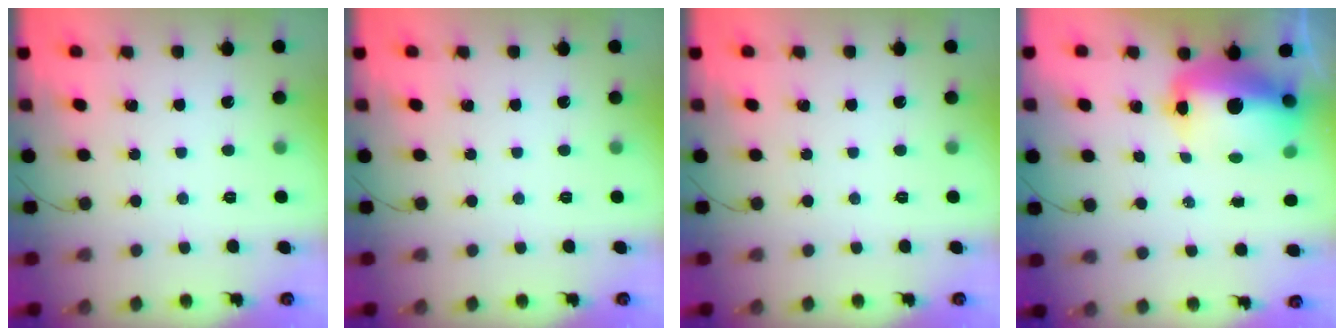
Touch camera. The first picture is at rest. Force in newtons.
{"total": 0.0}
{"total": 0.0}
{"total": 14.1, "press": 13.6, "slide": 3.7}